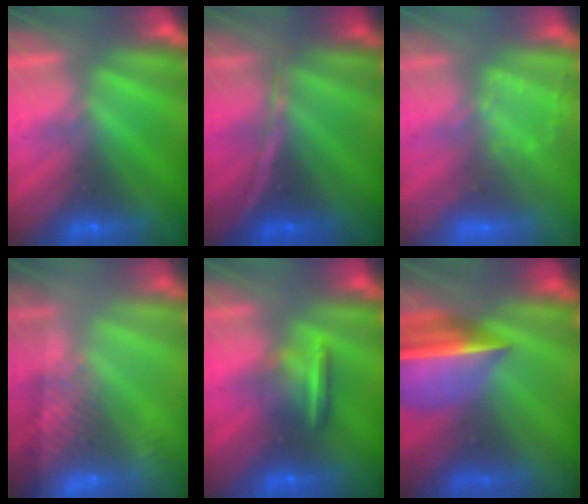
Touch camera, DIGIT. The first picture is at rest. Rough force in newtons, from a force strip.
{"total": 1.3}
{"total": 2.9}
{"total": 8.5}
{"total": 7.8}
{"total": 7.5}